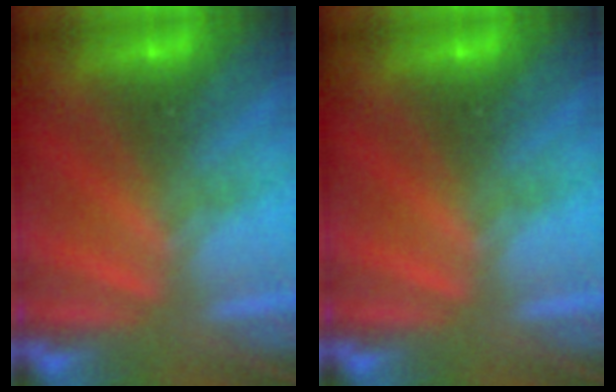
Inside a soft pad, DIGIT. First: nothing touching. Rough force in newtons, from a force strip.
{"total": 0.0}